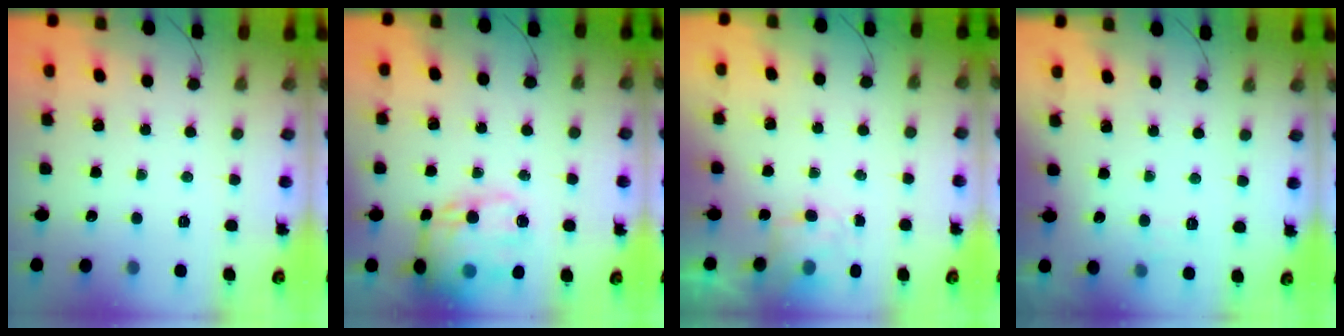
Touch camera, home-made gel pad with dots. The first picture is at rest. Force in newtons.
{"total": 19.7, "press": 19.4, "slide": 3.6}
{"total": 4.0, "press": 3.9, "slide": 1.1}
{"total": 4.7, "press": 4.5, "slide": 1.2}